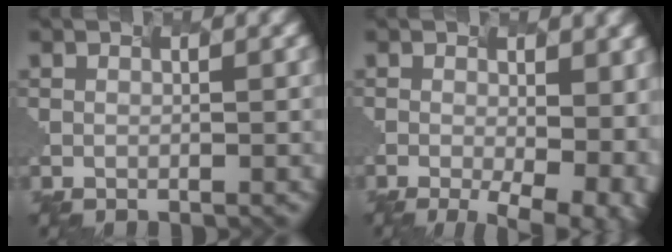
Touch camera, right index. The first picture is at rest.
{"total": 6.3, "force": [-2.1, 2.2, 5.6], "torque": [-0.054, -0.024, 0.013]}